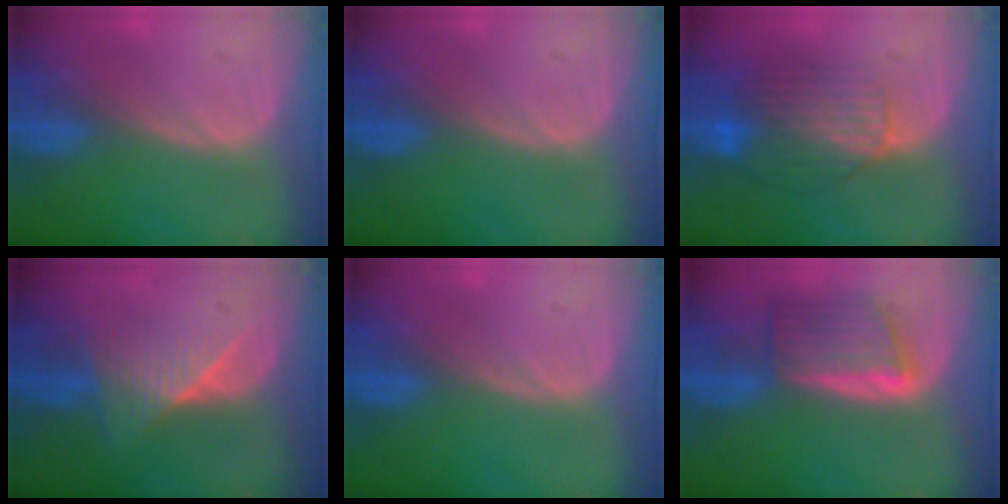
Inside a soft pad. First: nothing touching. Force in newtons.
{"total": 0.0}
{"total": 8.3, "press": 7.2, "slide": 4.1}
{"total": 6.3, "press": 5.6, "slide": 2.9}
{"total": 0.0}
{"total": 6.0, "press": 6.0, "slide": 0.7}